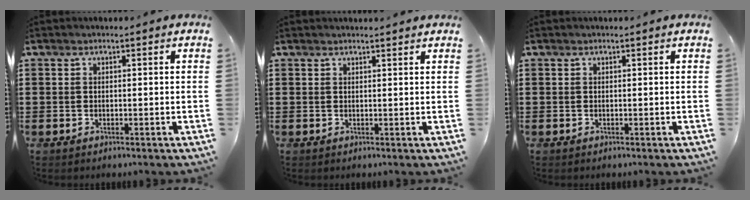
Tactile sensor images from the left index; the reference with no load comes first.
{"total": 1.0, "force": [0.9, -0.1, 0.2], "torque": [-0.004, -0.002, 0.019]}
{"total": 0.0}